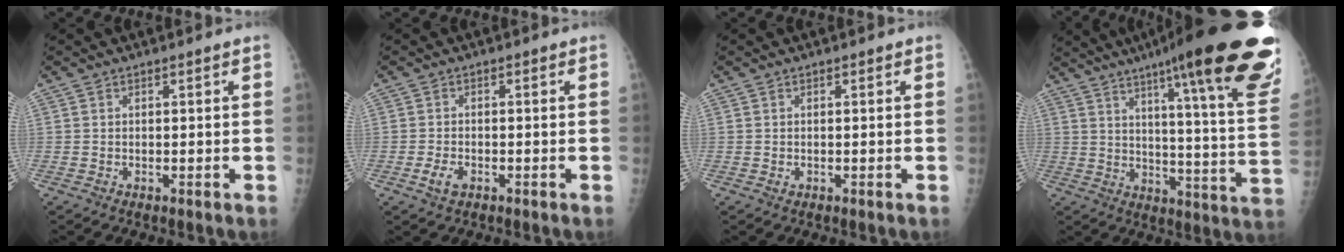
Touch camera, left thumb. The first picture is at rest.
{"total": 2.8, "force": [-1.3, 1.7, 1.8], "torque": [-0.034, 0.001, -0.023]}
{"total": 0.5, "force": [-0.1, 0.5, 0.2], "torque": [-0.002, 0.000, -0.001]}
{"total": 30.5, "force": [19.4, 3.8, 23.2], "torque": [-0.261, -0.076, 0.261]}